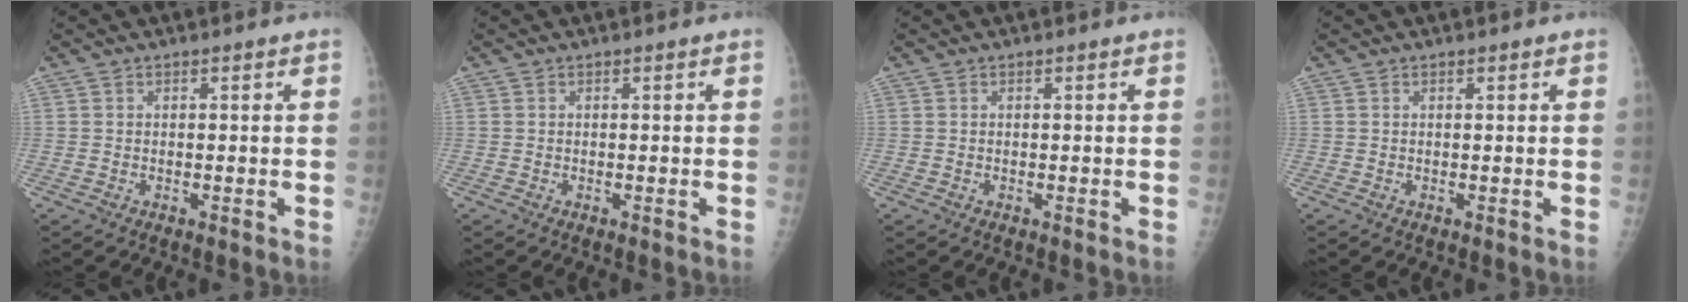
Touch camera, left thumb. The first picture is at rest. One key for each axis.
{"total": 0.0}
{"total": 0.0}
{"total": 0.0}